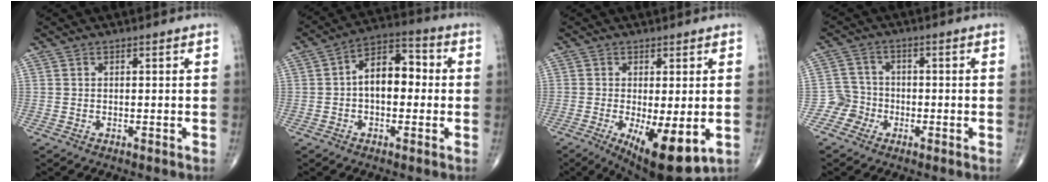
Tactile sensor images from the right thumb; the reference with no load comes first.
{"total": 10.0, "force": [0.1, 6.0, 8.0], "torque": [-0.107, 0.033, -0.011]}
{"total": 11.6, "force": [-3.3, 3.9, 10.4], "torque": [-0.157, -0.023, -0.038]}
{"total": 4.2, "force": [-2.1, 3.6, -0.4], "torque": [0.034, 0.016, -0.049]}